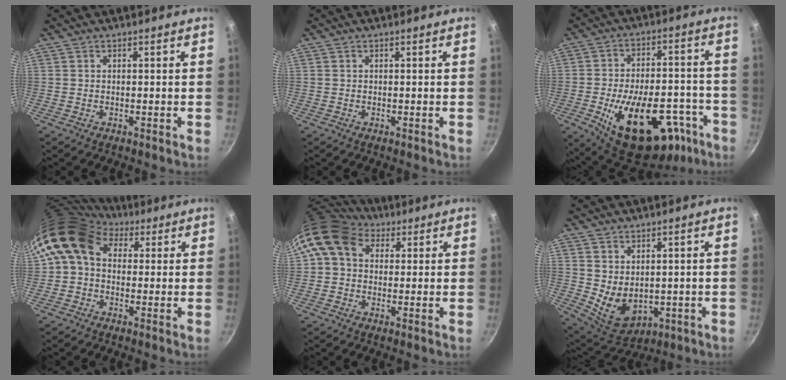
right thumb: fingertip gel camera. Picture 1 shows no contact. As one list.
[{"total": 0.0}, {"total": 26.7, "force": [-11.8, 14.1, 19.4], "torque": [-0.245, 0.039, -0.150]}, {"total": 11.7, "force": [3.0, 9.1, 6.7], "torque": [-0.111, 0.014, 0.029]}, {"total": 10.7, "force": [4.1, 8.0, 5.9], "torque": [-0.093, 0.009, 0.057]}, {"total": 7.5, "force": [1.2, 5.3, 5.2], "torque": [-0.071, -0.030, 0.046]}]